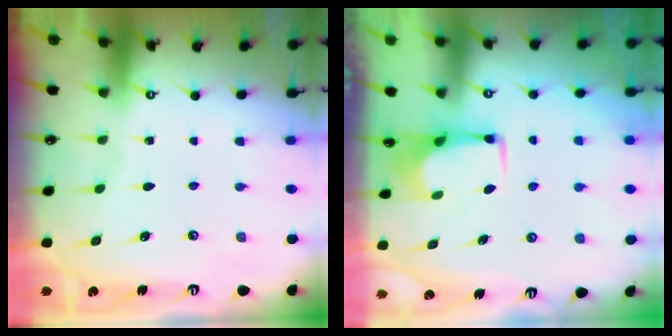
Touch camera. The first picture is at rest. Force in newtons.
{"total": 2.7, "press": 2.6, "slide": 0.4}